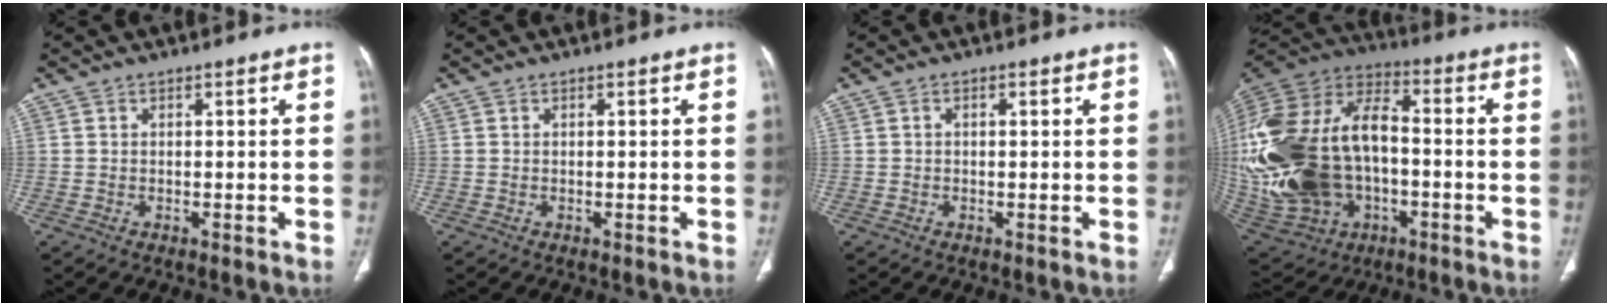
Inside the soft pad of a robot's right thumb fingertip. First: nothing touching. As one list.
[{"total": 0.0}, {"total": 0.6, "force": [0.1, 0.3, 0.5], "torque": [-0.010, 0.003, 0.001]}, {"total": 36.9, "force": [-3.4, 24.2, 27.6], "torque": [-0.687, 0.024, -0.050]}]